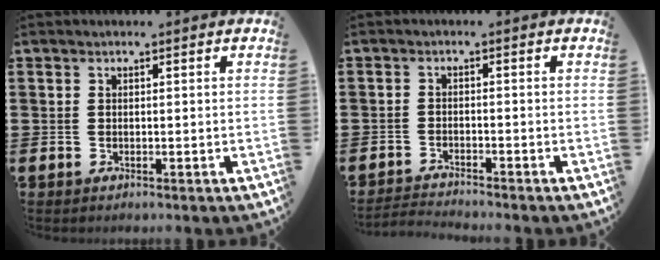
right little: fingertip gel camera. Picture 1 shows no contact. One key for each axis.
{"total": 1.8, "fx": -1.8, "fy": -0.2, "fz": 0.1, "tx": -0.004, "ty": 0.002, "tz": -0.037}